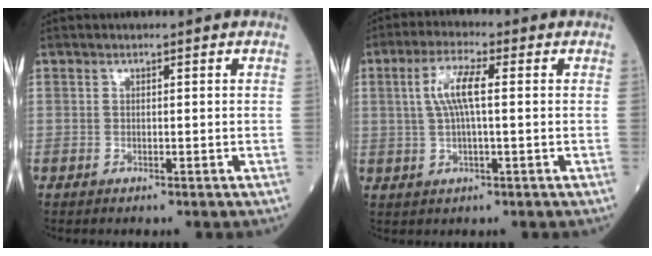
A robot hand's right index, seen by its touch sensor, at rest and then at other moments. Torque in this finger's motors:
{"motor_torque": [0.22, -0.02, 0.18, 0.11]}